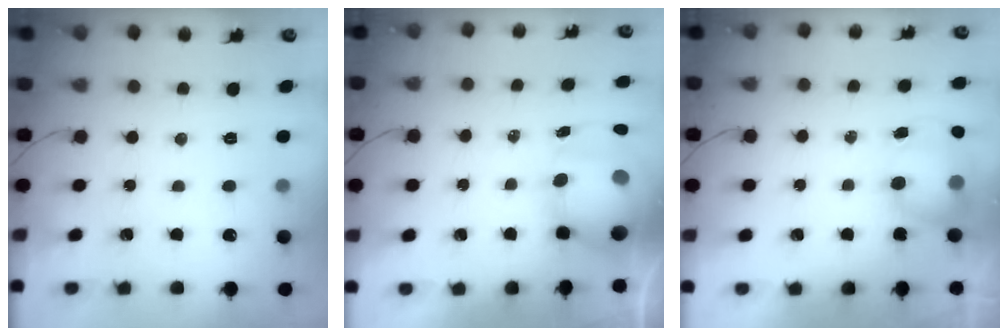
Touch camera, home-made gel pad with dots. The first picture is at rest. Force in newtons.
{"total": 11.1, "press": 10.8, "slide": 2.6}
{"total": 8.0, "press": 7.9, "slide": 1.3}